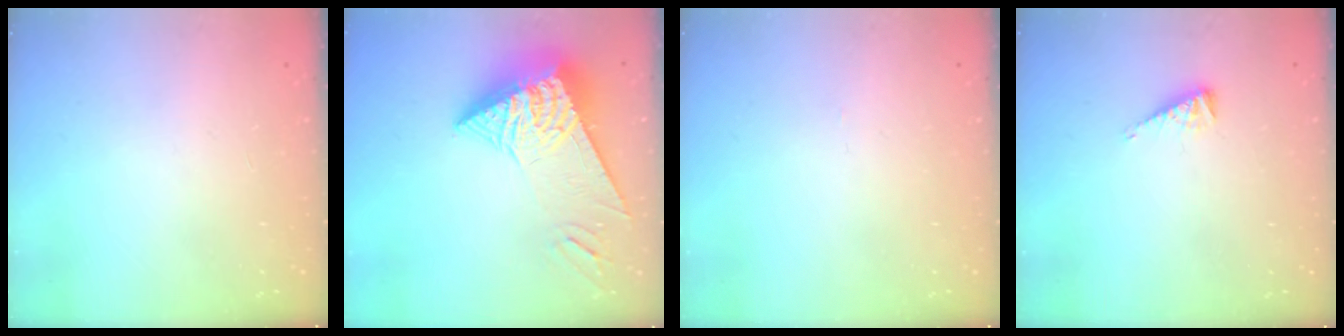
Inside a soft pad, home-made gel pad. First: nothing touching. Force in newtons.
{"total": 11.2, "press": 11.1, "slide": 1.3}
{"total": 0.0}
{"total": 3.4, "press": 3.4, "slide": 0.3}